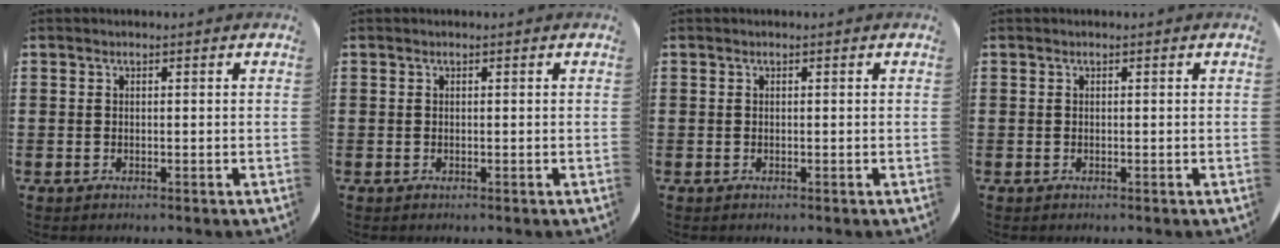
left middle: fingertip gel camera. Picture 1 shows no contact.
{"total": 0.0}
{"total": 0.0}
{"total": 0.0}